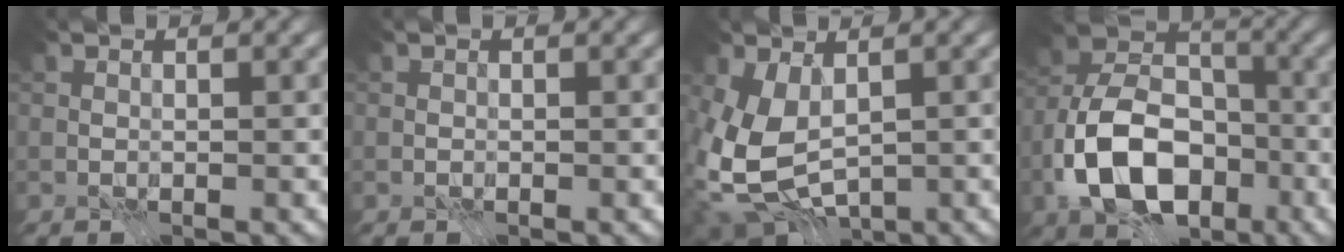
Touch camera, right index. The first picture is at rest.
{"total": 0.0}
{"total": 6.7, "force": [-0.1, 4.3, 5.1], "torque": [-0.118, -0.019, 0.003]}
{"total": 11.0, "force": [-4.7, 7.0, 7.1], "torque": [-0.134, -0.001, -0.093]}